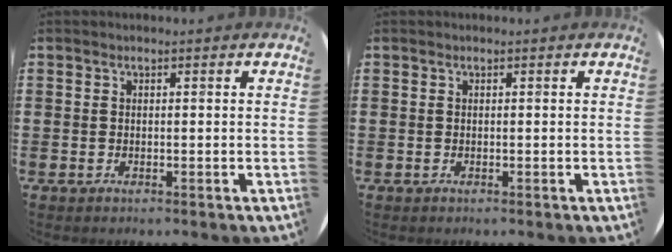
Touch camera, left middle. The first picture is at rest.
{"total": 0.0}